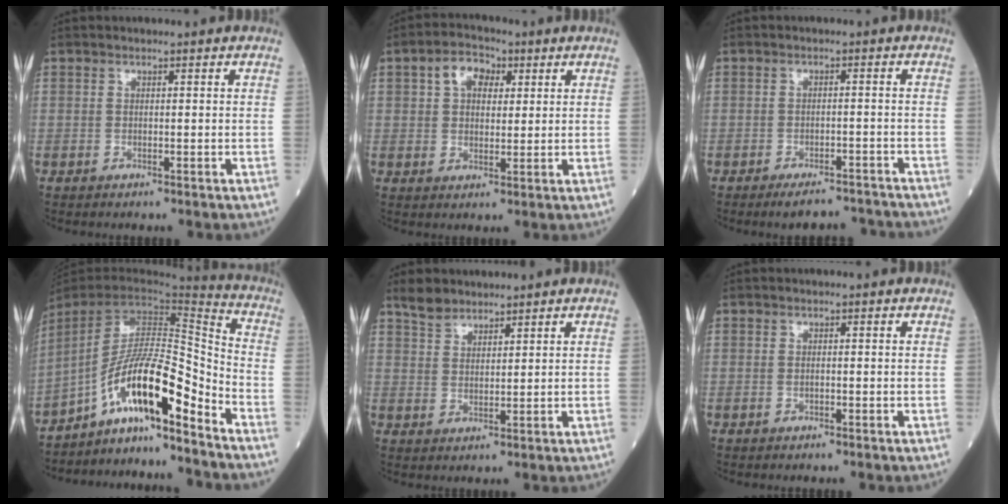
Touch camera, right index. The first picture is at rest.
{"total": 5.9, "force": [2.2, 3.9, 3.8], "torque": [-0.064, 0.020, 0.038]}
{"total": 5.9, "force": [-5.4, 1.8, 1.6], "torque": [-0.010, 0.006, -0.074]}
{"total": 14.3, "force": [-10.2, 1.1, 10.0], "torque": [-0.171, 0.027, -0.183]}
{"total": 3.9, "force": [3.5, 1.5, 0.8], "torque": [-0.019, 0.010, 0.069]}
{"total": 0.6, "force": [-0.1, 0.3, 0.4], "torque": [-0.010, 0.000, -0.003]}